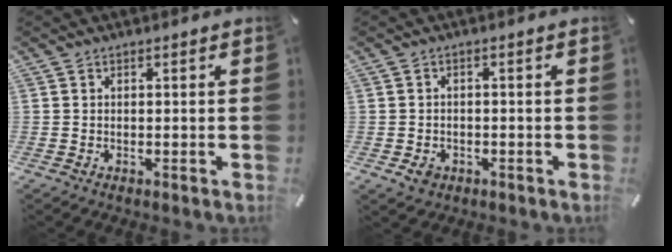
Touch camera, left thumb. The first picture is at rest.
{"total": 3.1, "force": [-1.4, 2.4, 1.3], "torque": [-0.021, 0.001, -0.029]}